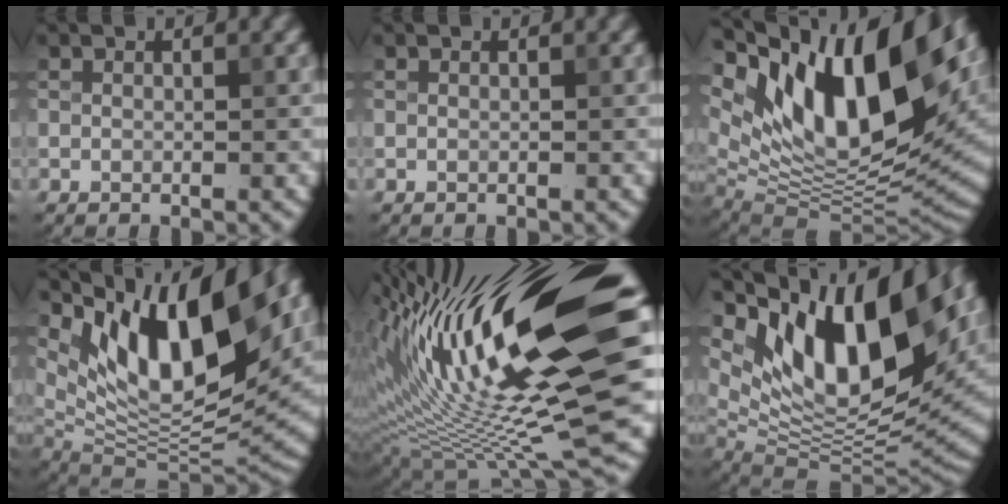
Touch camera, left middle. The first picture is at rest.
{"total": 0.0}
{"total": 18.4, "force": [6.5, 8.9, 14.8], "torque": [-0.252, 0.023, 0.118]}
{"total": 14.5, "force": [6.4, 6.0, 11.5], "torque": [-0.176, 0.013, 0.121]}
{"total": 18.3, "force": [4.8, 4.0, 17.2], "torque": [-0.295, 0.007, 0.085]}
{"total": 16.5, "force": [6.9, 7.9, 12.7], "torque": [-0.208, 0.020, 0.126]}